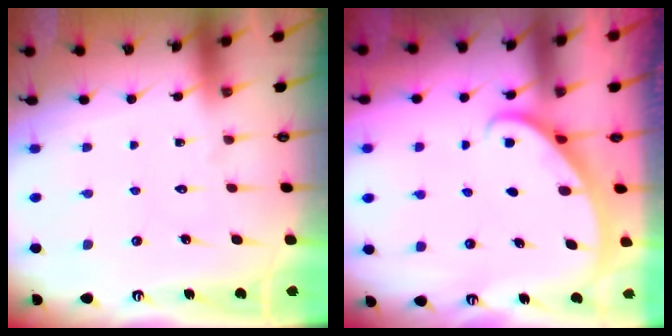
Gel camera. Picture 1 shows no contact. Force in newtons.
{"total": 1.9, "press": 1.9, "slide": 0.1}